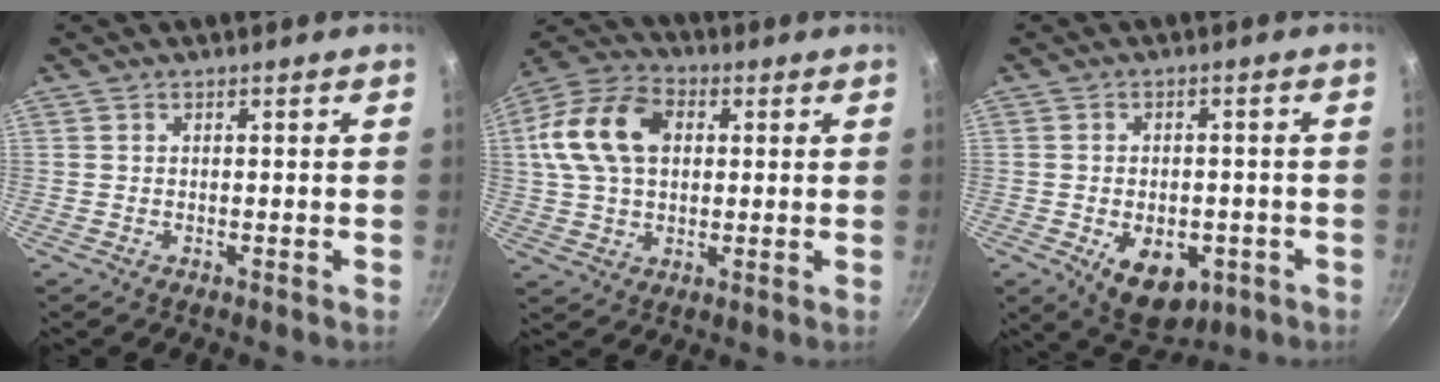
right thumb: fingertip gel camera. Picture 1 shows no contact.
{"total": 15.5, "force": [3.0, 10.7, 10.8], "torque": [-0.191, 0.019, 0.042]}
{"total": 10.6, "force": [-3.5, 6.8, 7.3], "torque": [-0.076, 0.005, -0.033]}